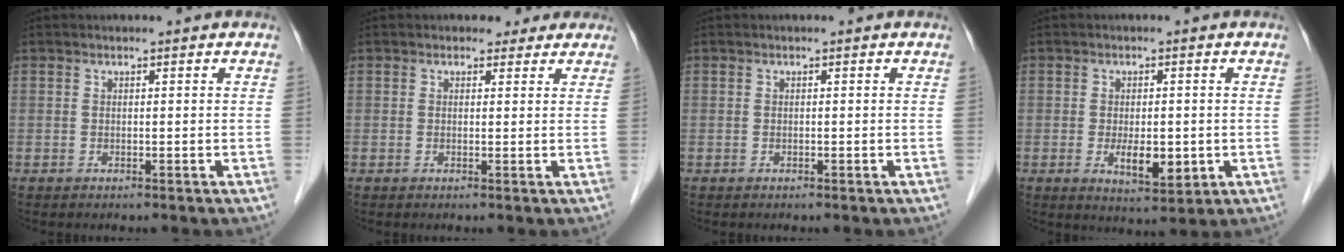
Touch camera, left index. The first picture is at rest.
{"total": 2.4, "force": [1.8, 1.5, 0.2], "torque": [0.005, 0.003, 0.015]}
{"total": 0.0}
{"total": 5.7, "force": [-1.2, 2.2, 5.1], "torque": [-0.087, -0.010, -0.010]}